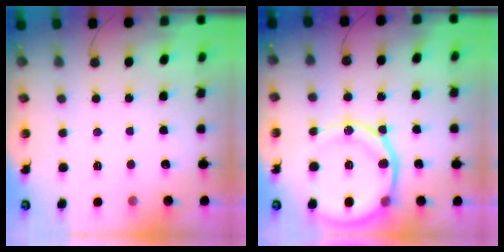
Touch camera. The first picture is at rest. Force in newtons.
{"total": 16.4, "press": 16.3, "slide": 1.9}